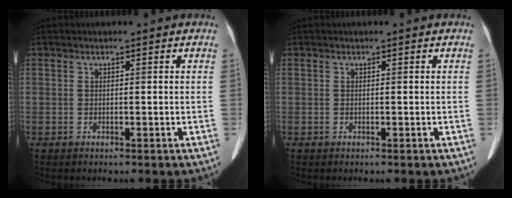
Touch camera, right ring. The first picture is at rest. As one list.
[{"total": 0.0}]